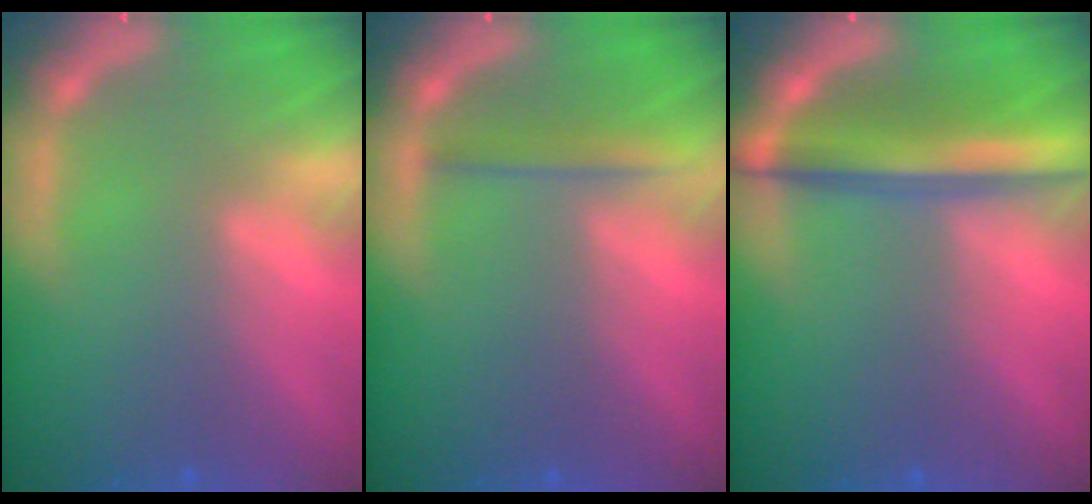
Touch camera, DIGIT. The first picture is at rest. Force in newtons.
{"total": 2.0}
{"total": 6.0}